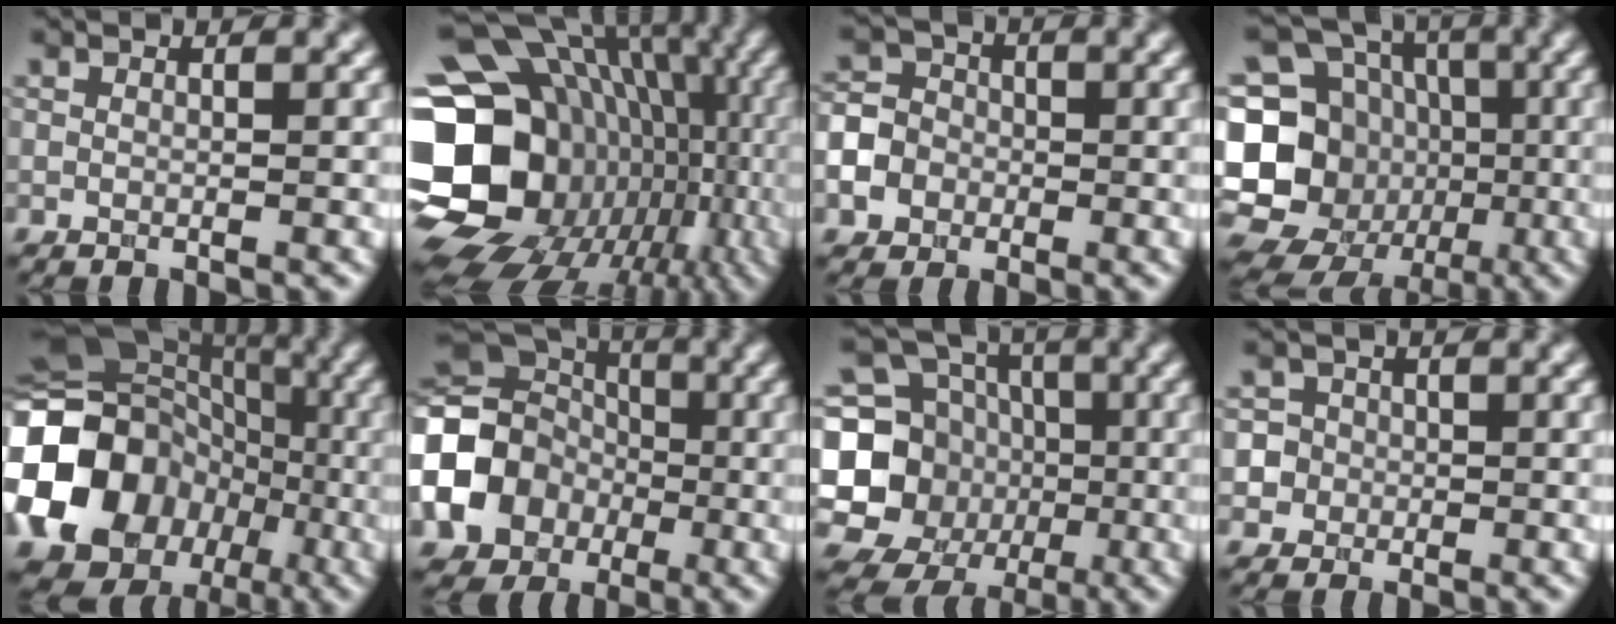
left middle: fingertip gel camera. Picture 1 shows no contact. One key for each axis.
{"total": 21.8, "fx": -2.2, "fy": 18.0, "fz": 12.1, "tx": -0.205, "ty": -0.002, "tz": -0.051}
{"total": 7.3, "fx": -3.2, "fy": 6.1, "fz": 2.3, "tx": -0.047, "ty": -0.016, "tz": -0.074}
{"total": 18.9, "fx": -2.9, "fy": 17.2, "fz": 7.2, "tx": -0.178, "ty": 0.014, "tz": -0.075}
{"total": 16.4, "fx": -3.6, "fy": 13.7, "fz": 8.3, "tx": -0.194, "ty": 0.004, "tz": -0.083}
{"total": 14.5, "fx": -3.2, "fy": 12.5, "fz": 6.6, "tx": -0.141, "ty": -0.016, "tz": -0.095}
{"total": 13.6, "fx": -1.0, "fy": 12.5, "fz": 5.4, "tx": -0.139, "ty": 0.014, "tz": -0.030}
{"total": 3.6, "fx": 0.0, "fy": 3.5, "fz": 0.8, "tx": 0.013, "ty": 0.023, "tz": -0.007}